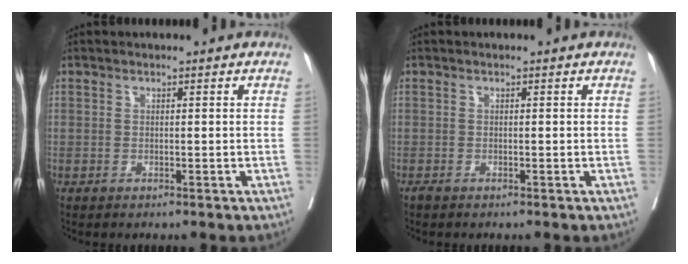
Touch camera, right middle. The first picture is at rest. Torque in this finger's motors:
{"motor_torque": [0.94, -0.92, 0.39, 0.15]}